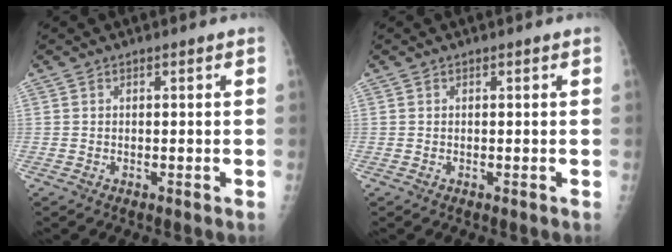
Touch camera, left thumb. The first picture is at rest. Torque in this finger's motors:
{"motor_torque": [0.01, 0.01, -0.03, -0.03, 0.00]}